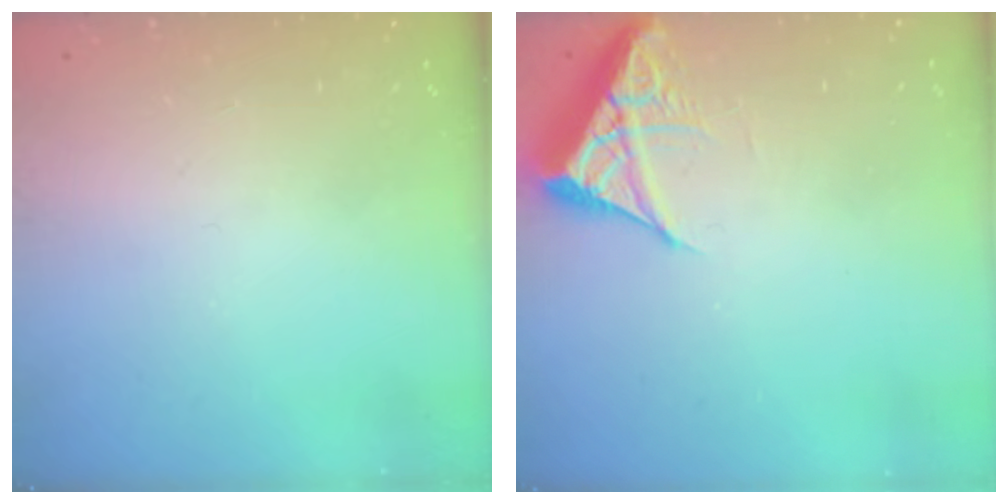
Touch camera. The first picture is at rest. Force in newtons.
{"total": 6.9, "press": 6.8, "slide": 0.6}